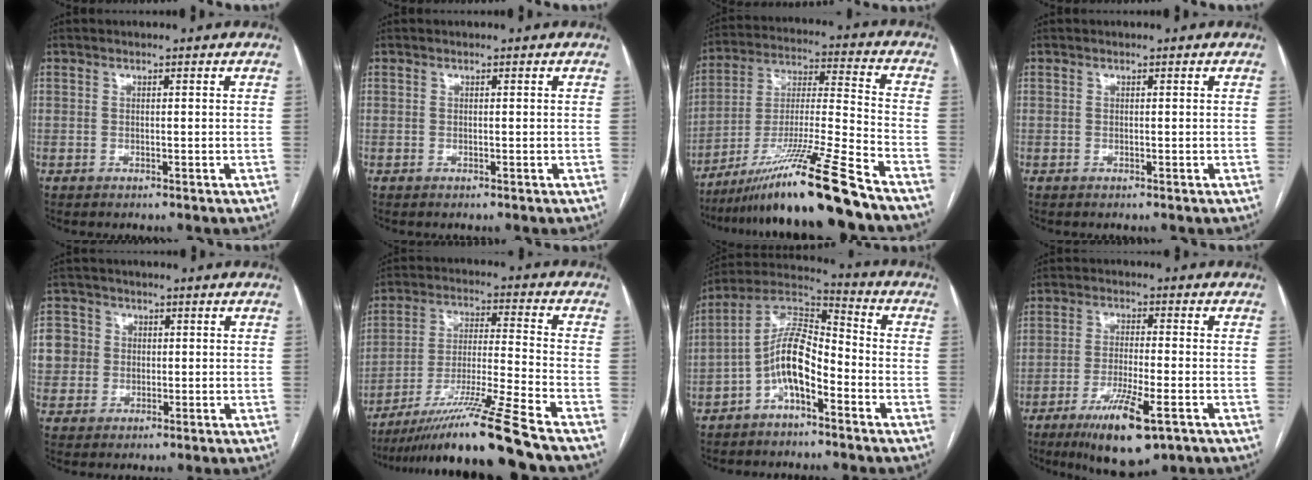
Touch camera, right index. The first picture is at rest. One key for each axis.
{"total": 0.0}
{"total": 18.8, "fx": -14.1, "fy": -1.6, "fz": 12.3, "tx": -0.238, "ty": -0.025, "tz": -0.252}
{"total": 0.0}
{"total": 7.6, "fx": 1.0, "fy": 7.4, "fz": 1.3, "tx": -0.040, "ty": 0.029, "tz": 0.028}
{"total": 16.5, "fx": -13.0, "fy": -2.6, "fz": 9.7, "tx": -0.189, "ty": -0.023, "tz": -0.229}
{"total": 10.2, "fx": -4.0, "fy": 3.5, "fz": 8.7, "tx": -0.173, "ty": 0.034, "tz": -0.075}
{"total": 10.9, "fx": -6.0, "fy": 1.9, "fz": 8.9, "tx": -0.160, "ty": -0.025, "tz": -0.094}